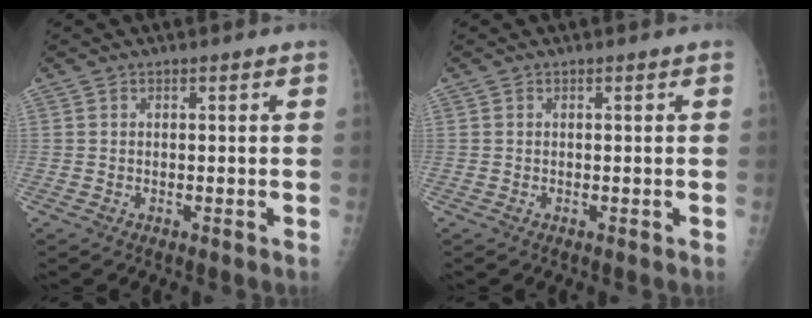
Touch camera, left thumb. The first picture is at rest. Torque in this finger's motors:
{"motor_torque": [0.01, 0.01, -0.05, -0.12, 0.00]}